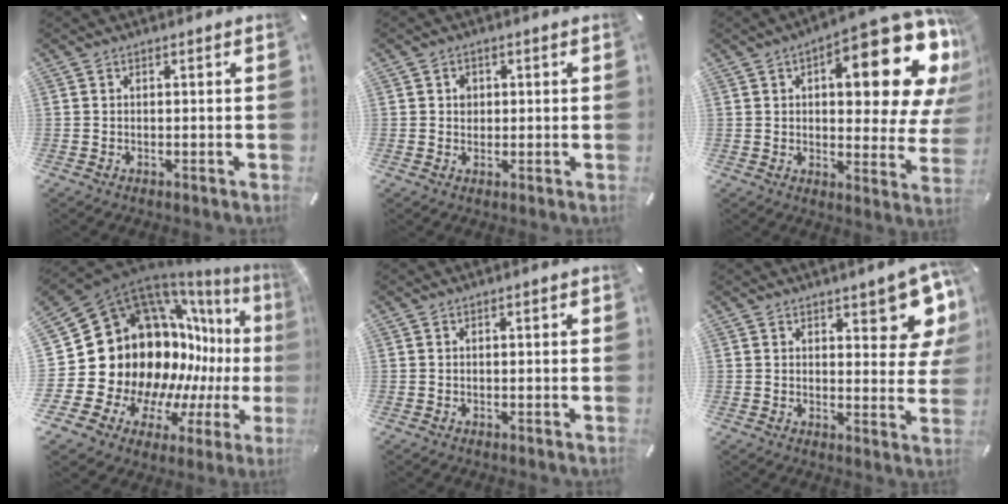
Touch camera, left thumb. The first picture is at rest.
{"total": 2.3, "force": [0.3, 2.1, 0.9], "torque": [-0.004, 0.000, -0.002]}
{"total": 20.2, "force": [9.6, 7.9, 15.9], "torque": [-0.193, -0.080, 0.145]}
{"total": 24.9, "force": [1.7, 19.9, 15.0], "torque": [-0.237, -0.103, 0.099]}
{"total": 0.9, "force": [-0.1, 0.3, 0.8], "torque": [-0.015, 0.001, -0.002]}
{"total": 10.7, "force": [6.8, 4.3, 7.0], "torque": [-0.066, -0.053, 0.114]}